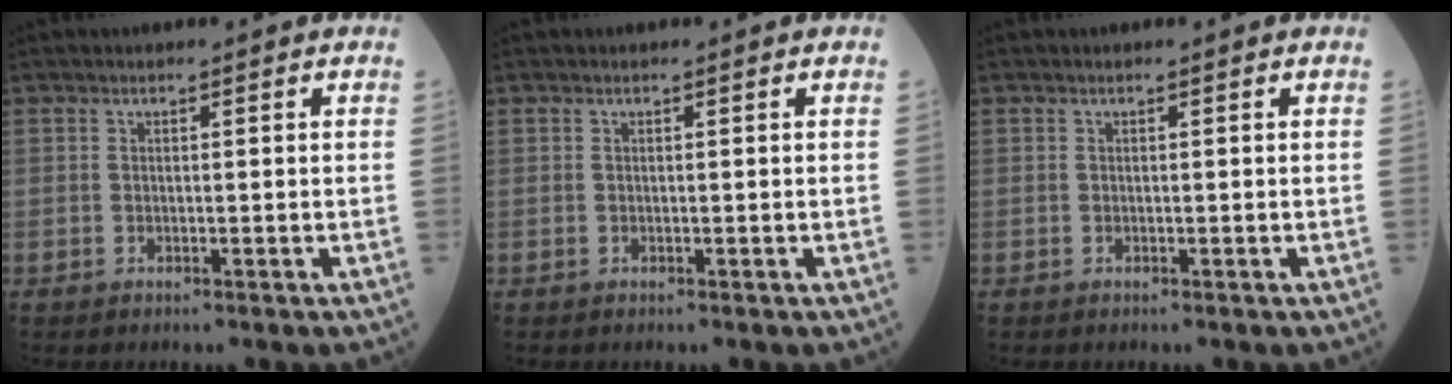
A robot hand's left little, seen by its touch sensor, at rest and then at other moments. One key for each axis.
{"total": 0.0}
{"total": 0.0}